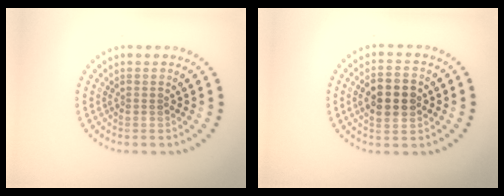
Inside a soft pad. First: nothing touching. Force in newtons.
{"total": 4.4, "press": 4.4, "slide": 0.2}